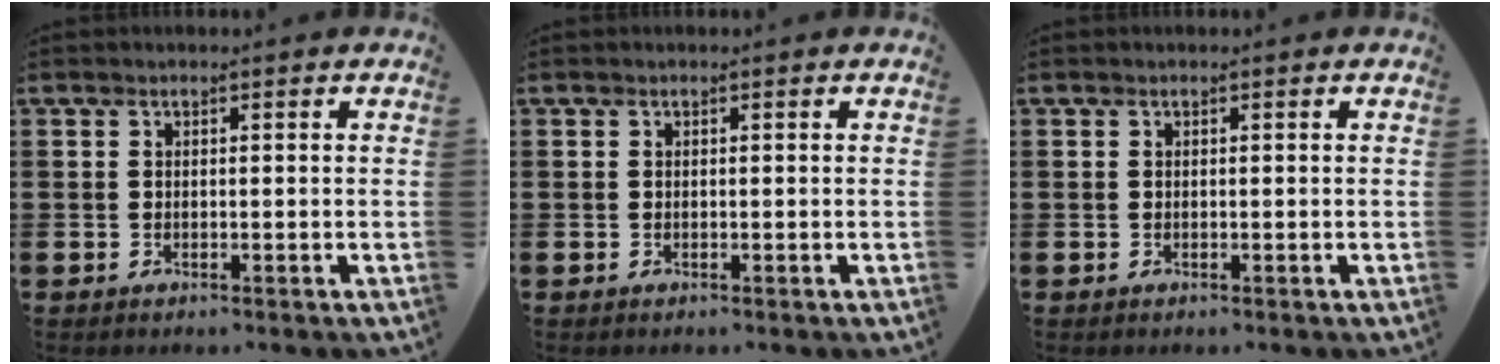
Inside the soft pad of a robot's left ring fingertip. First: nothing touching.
{"total": 0.0}
{"total": 0.0}